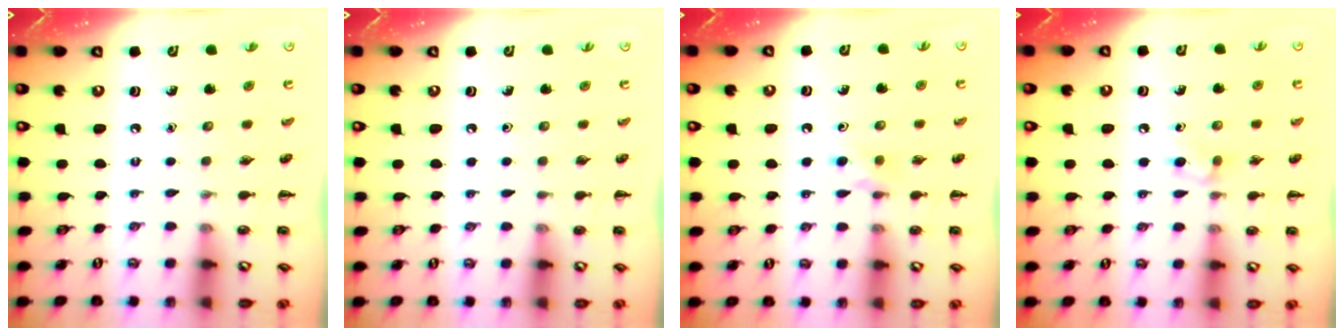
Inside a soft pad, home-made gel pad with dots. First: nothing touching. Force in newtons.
{"total": 0.0}
{"total": 2.9, "press": 2.7, "slide": 1.1}
{"total": 4.1, "press": 3.9, "slide": 1.5}